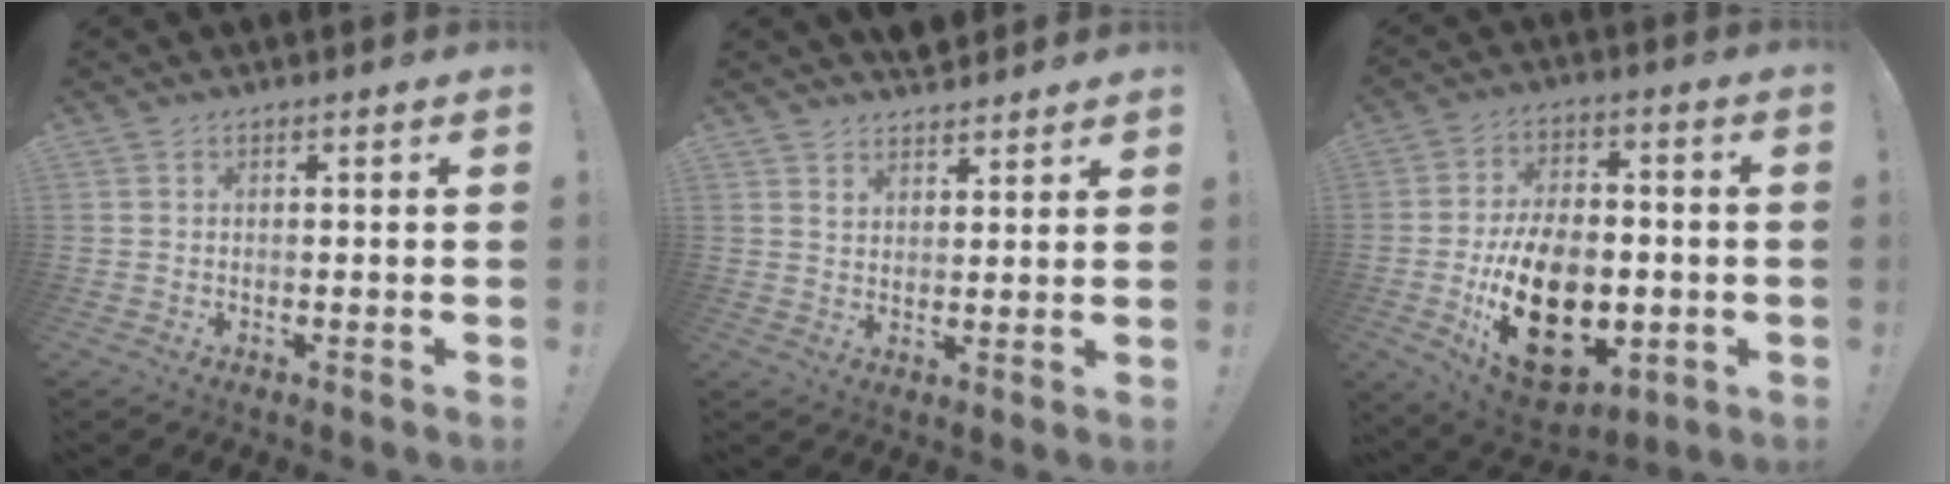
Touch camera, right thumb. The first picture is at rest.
{"total": 4.5, "force": [4.0, 1.9, 0.1], "torque": [0.006, -0.029, 0.074]}
{"total": 23.5, "force": [-6.0, 15.1, 16.9], "torque": [-0.289, 0.028, -0.080]}